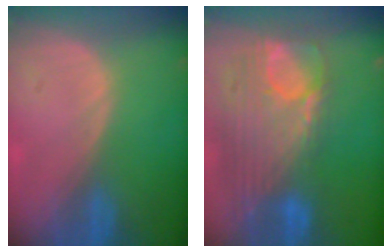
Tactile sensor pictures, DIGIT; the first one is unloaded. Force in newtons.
{"total": 12.6, "press": 10.7, "slide": 6.7}